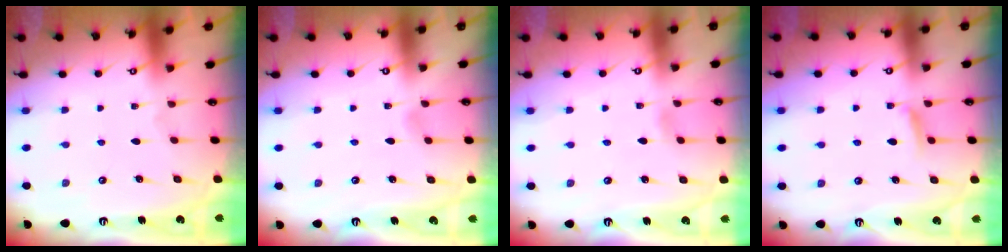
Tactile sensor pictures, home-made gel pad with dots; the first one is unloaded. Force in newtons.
{"total": 3.6, "press": 3.6, "slide": 0.4}
{"total": 2.1, "press": 2.1, "slide": 0.2}
{"total": 5.0, "press": 4.9, "slide": 0.8}